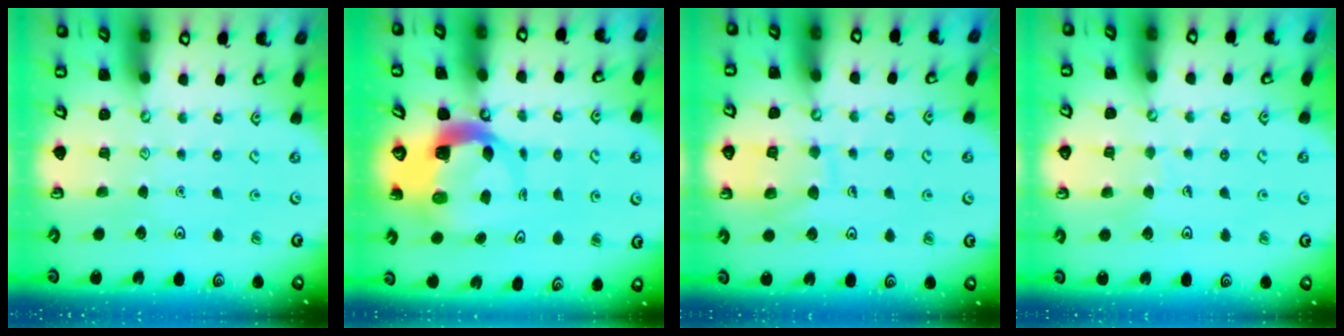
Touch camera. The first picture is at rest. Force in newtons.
{"total": 6.8, "press": 6.7, "slide": 0.9}
{"total": 9.8, "press": 9.7, "slide": 0.9}
{"total": 3.6, "press": 3.6, "slide": 0.2}